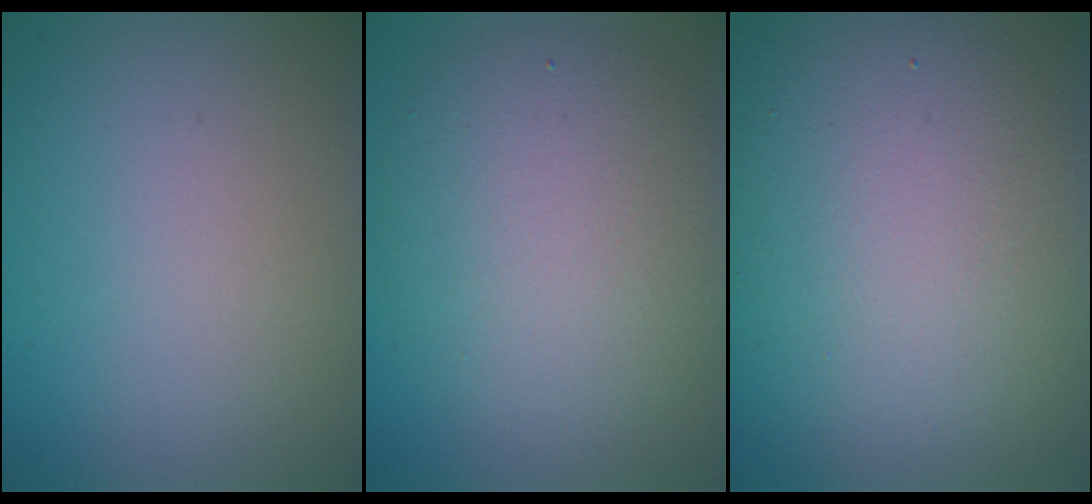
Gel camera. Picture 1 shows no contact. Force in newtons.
{"total": 6.5, "press": 6.5, "slide": 0.6}
{"total": 15.7, "press": 15.7, "slide": 0.9}